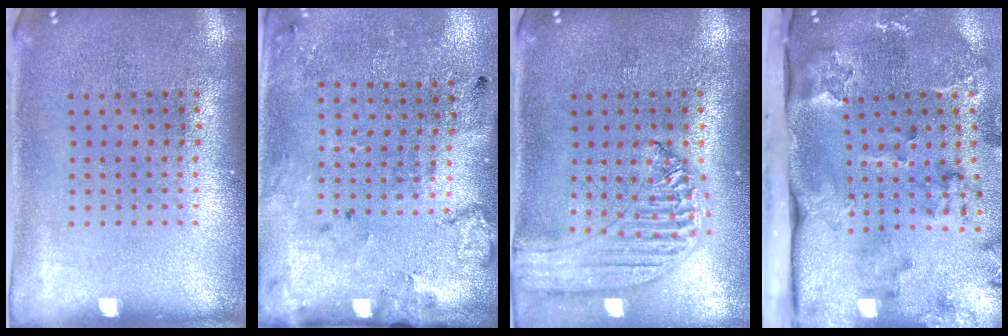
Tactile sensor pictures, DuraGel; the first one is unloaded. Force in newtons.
{"total": 2.2, "press": 1.4, "slide": 1.7}
{"total": 1.4, "press": 1.3, "slide": 0.3}
{"total": 3.5, "press": 2.6, "slide": 2.4}